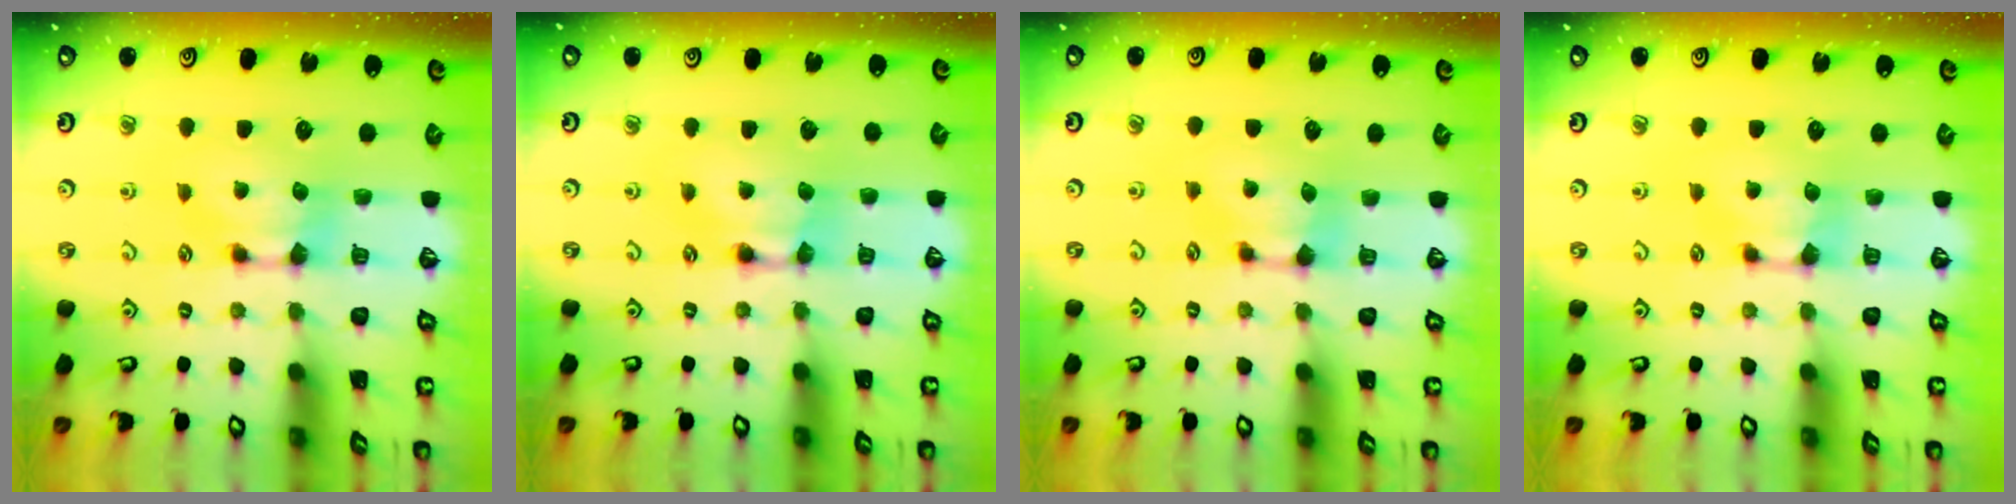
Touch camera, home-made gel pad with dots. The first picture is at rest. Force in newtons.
{"total": 2.1, "press": 2.1, "slide": 0.1}
{"total": 0.8, "press": 0.5, "slide": 0.6}
{"total": 0.5, "press": 0.4, "slide": 0.3}